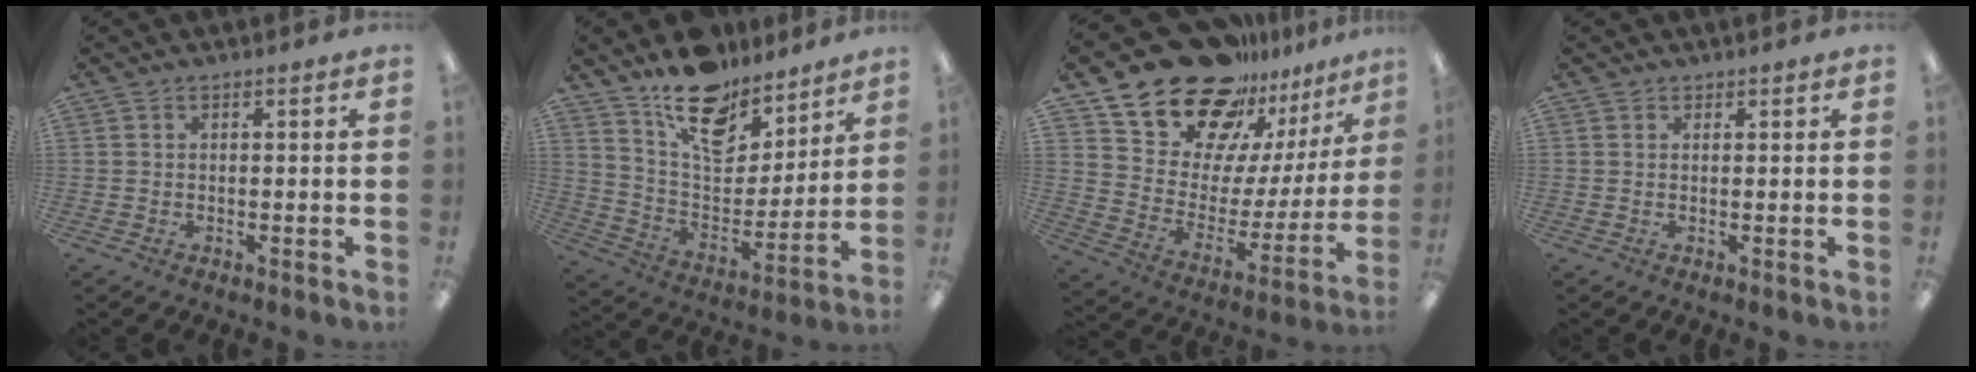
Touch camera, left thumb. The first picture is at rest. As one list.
[{"total": 17.1, "force": [13.3, 8.5, 6.7], "torque": [-0.112, -0.098, 0.240]}, {"total": 21.5, "force": [17.7, 10.6, 6.0], "torque": [-0.112, -0.128, 0.325]}, {"total": 0.8, "force": [0.7, 0.4, -0.1], "torque": [0.010, -0.002, 0.011]}]